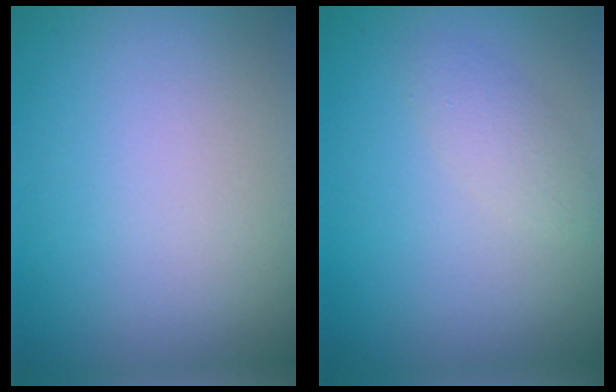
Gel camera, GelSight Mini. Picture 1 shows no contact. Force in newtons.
{"total": 1.5, "press": 1.5, "slide": 0.0}